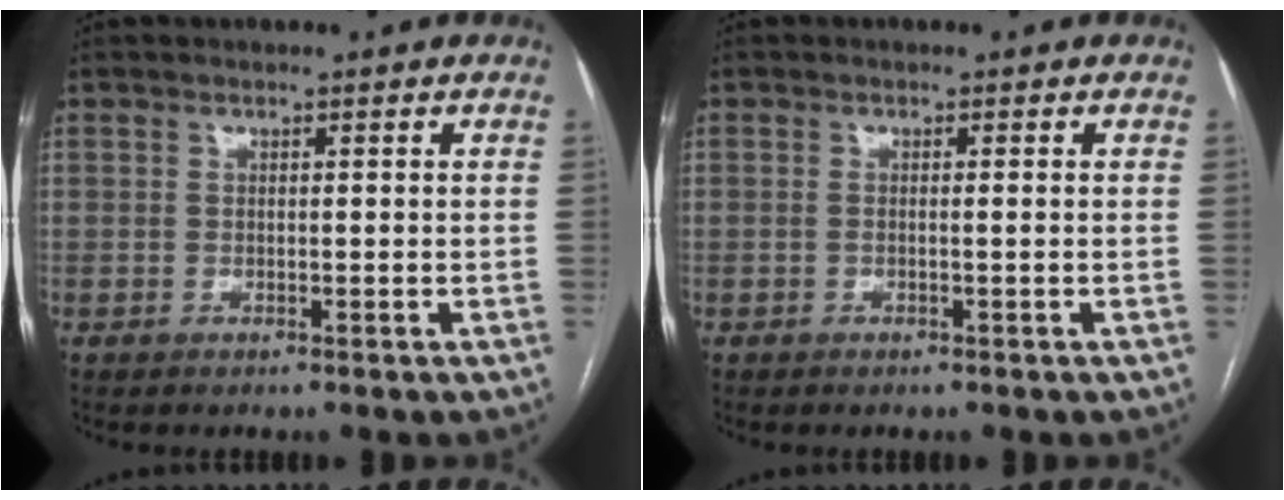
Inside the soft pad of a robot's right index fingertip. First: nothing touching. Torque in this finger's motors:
{"motor_torque": [-0.13, 0.22, -0.04, -0.01]}